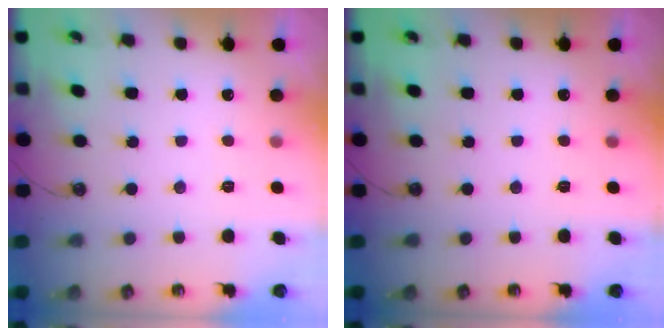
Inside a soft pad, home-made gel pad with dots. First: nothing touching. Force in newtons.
{"total": 0.0}